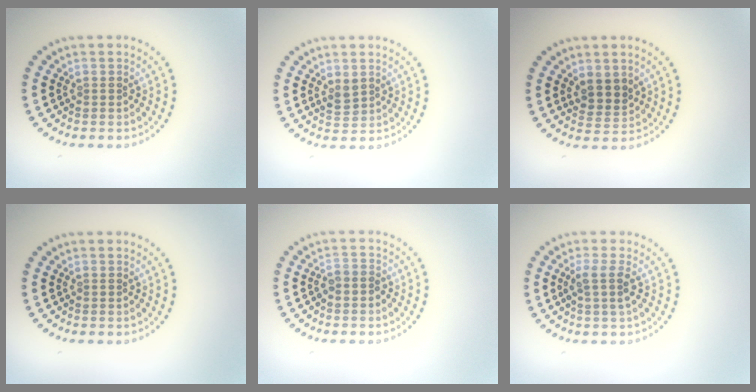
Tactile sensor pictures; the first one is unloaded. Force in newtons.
{"total": 1.5, "press": 1.4, "slide": 0.3}
{"total": 2.3, "press": 2.0, "slide": 1.2}
{"total": 0.0}
{"total": 1.4, "press": 1.2, "slide": 0.6}
{"total": 2.0, "press": 1.6, "slide": 1.2}